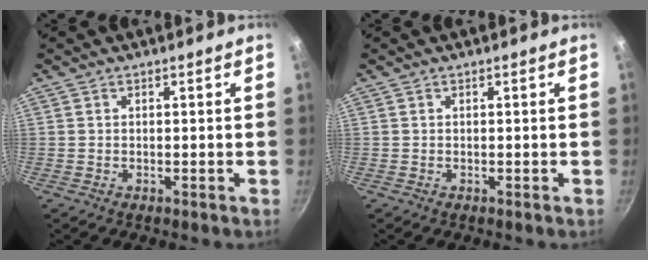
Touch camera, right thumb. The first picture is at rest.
{"total": 0.0}